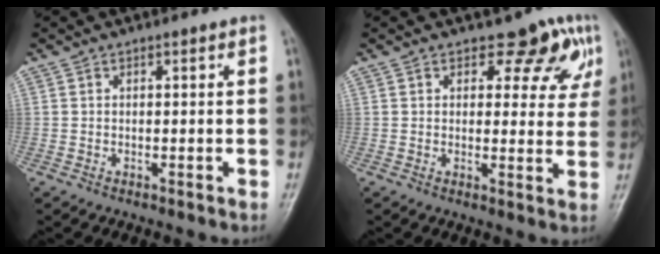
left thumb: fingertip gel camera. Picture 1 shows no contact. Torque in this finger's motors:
{"motor_torque": [0.04, 0.42, -0.07, -0.02, -0.02]}